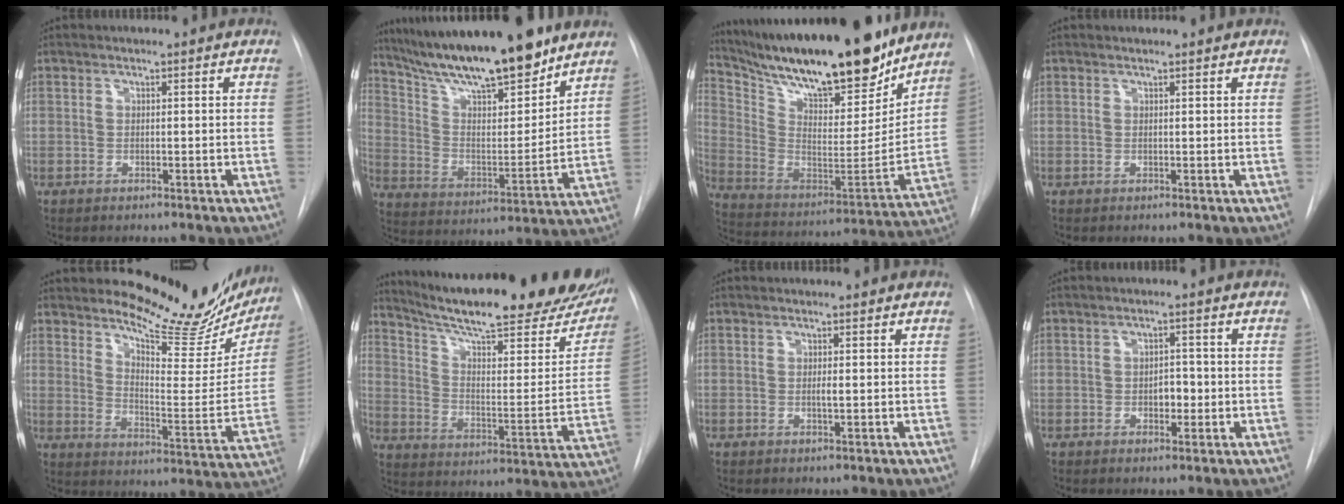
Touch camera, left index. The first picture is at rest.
{"total": 20.4, "force": [16.6, 3.0, 11.4], "torque": [-0.195, -0.009, 0.281]}
{"total": 27.9, "force": [23.1, 6.1, 14.3], "torque": [-0.255, -0.030, 0.355]}
{"total": 1.1, "force": [1.1, 0.0, 0.1], "torque": [-0.008, 0.005, 0.012]}
{"total": 18.3, "force": [16.2, 5.2, 6.7], "torque": [-0.079, -0.077, 0.203]}
{"total": 30.1, "force": [24.6, 5.3, 16.6], "torque": [-0.247, -0.059, 0.325]}
{"total": 0.8, "force": [-0.4, 0.0, 0.7], "torque": [-0.016, -0.008, -0.007]}
{"total": 2.7, "force": [-1.0, 1.5, 2.0], "torque": [-0.024, -0.002, -0.013]}